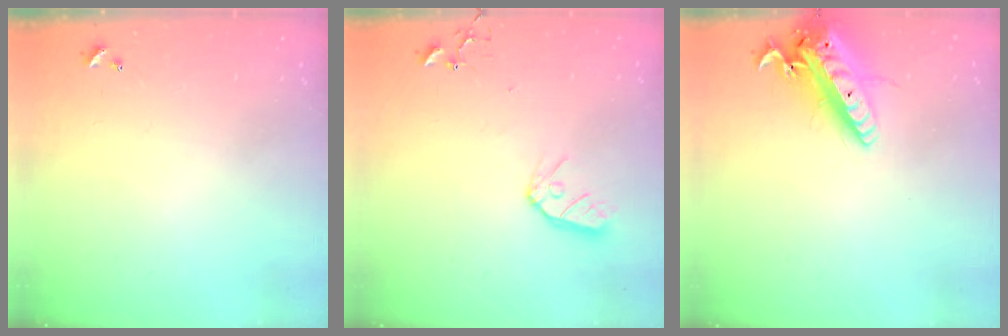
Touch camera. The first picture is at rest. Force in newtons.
{"total": 9.7, "press": 9.7, "slide": 0.9}
{"total": 16.9, "press": 16.6, "slide": 3.2}